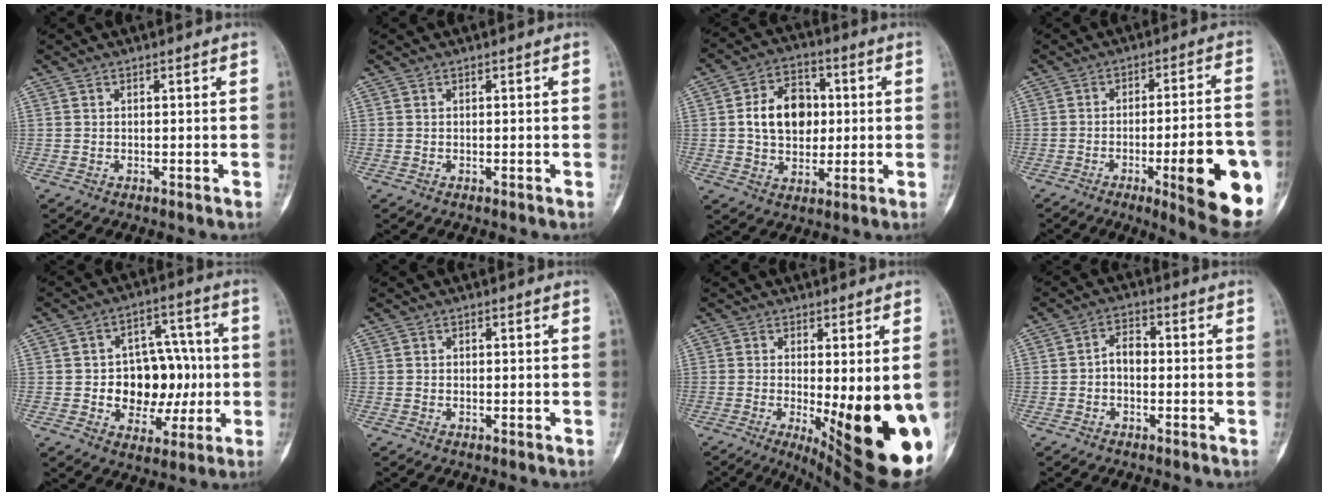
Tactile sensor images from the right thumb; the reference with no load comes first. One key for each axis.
{"total": 0.0}
{"total": 12.4, "fx": 1.2, "fy": 9.0, "fz": 8.4, "tx": -0.107, "ty": 0.010, "tz": 0.019}
{"total": 18.4, "fx": -6.2, "fy": 3.8, "fz": 16.9, "tx": -0.189, "ty": 0.012, "tz": -0.074}
{"total": 14.1, "fx": -1.2, "fy": 10.3, "fz": 9.6, "tx": -0.076, "ty": 0.032, "tz": -0.009}
{"total": 0.0}
{"total": 21.7, "fx": -5.7, "fy": 6.1, "fz": 20.0, "tx": -0.207, "ty": -0.033, "tz": -0.059}
{"total": 3.8, "fx": -0.6, "fy": 2.5, "fz": 2.8, "tx": -0.038, "ty": 0.020, "tz": -0.019}